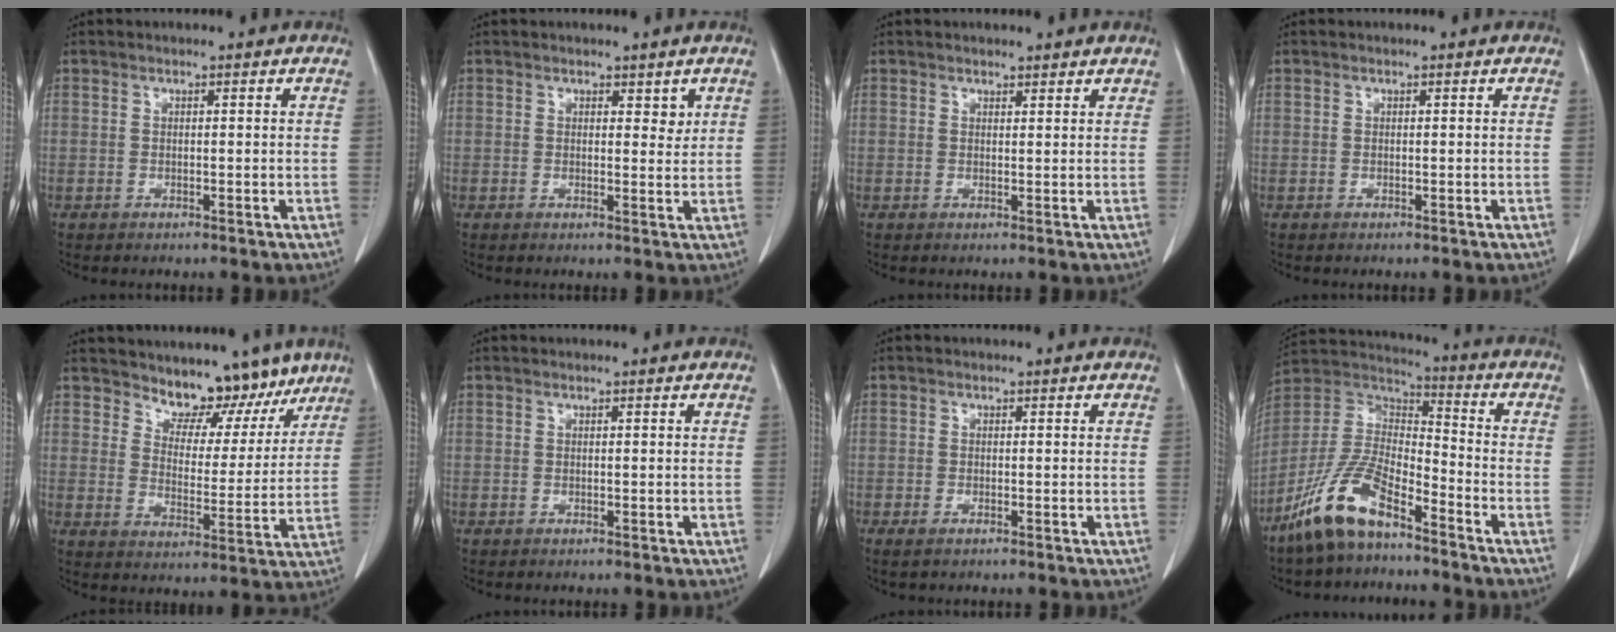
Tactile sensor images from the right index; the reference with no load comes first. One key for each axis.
{"total": 2.0, "fx": 1.3, "fy": 1.2, "fz": 1.0, "tx": -0.006, "ty": -0.007, "tz": 0.018}
{"total": 1.8, "fx": 1.7, "fy": 0.6, "fz": 0.3, "tx": -0.002, "ty": 0.005, "tz": 0.021}
{"total": 0.0}
{"total": 9.8, "fx": 8.4, "fy": 4.2, "fz": 2.8, "tx": -0.024, "ty": -0.007, "tz": 0.117}
{"total": 0.0}
{"total": 1.0, "fx": -0.7, "fy": 0.3, "fz": 0.6, "tx": -0.009, "ty": -0.001, "tz": -0.008}
{"total": 13.2, "fx": -9.1, "fy": 3.9, "fz": 8.6, "tx": -0.187, "ty": 0.006, "tz": -0.177}